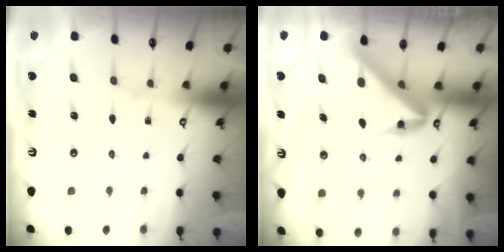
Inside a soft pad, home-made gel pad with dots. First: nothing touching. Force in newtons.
{"total": 6.4, "press": 6.4, "slide": 0.3}